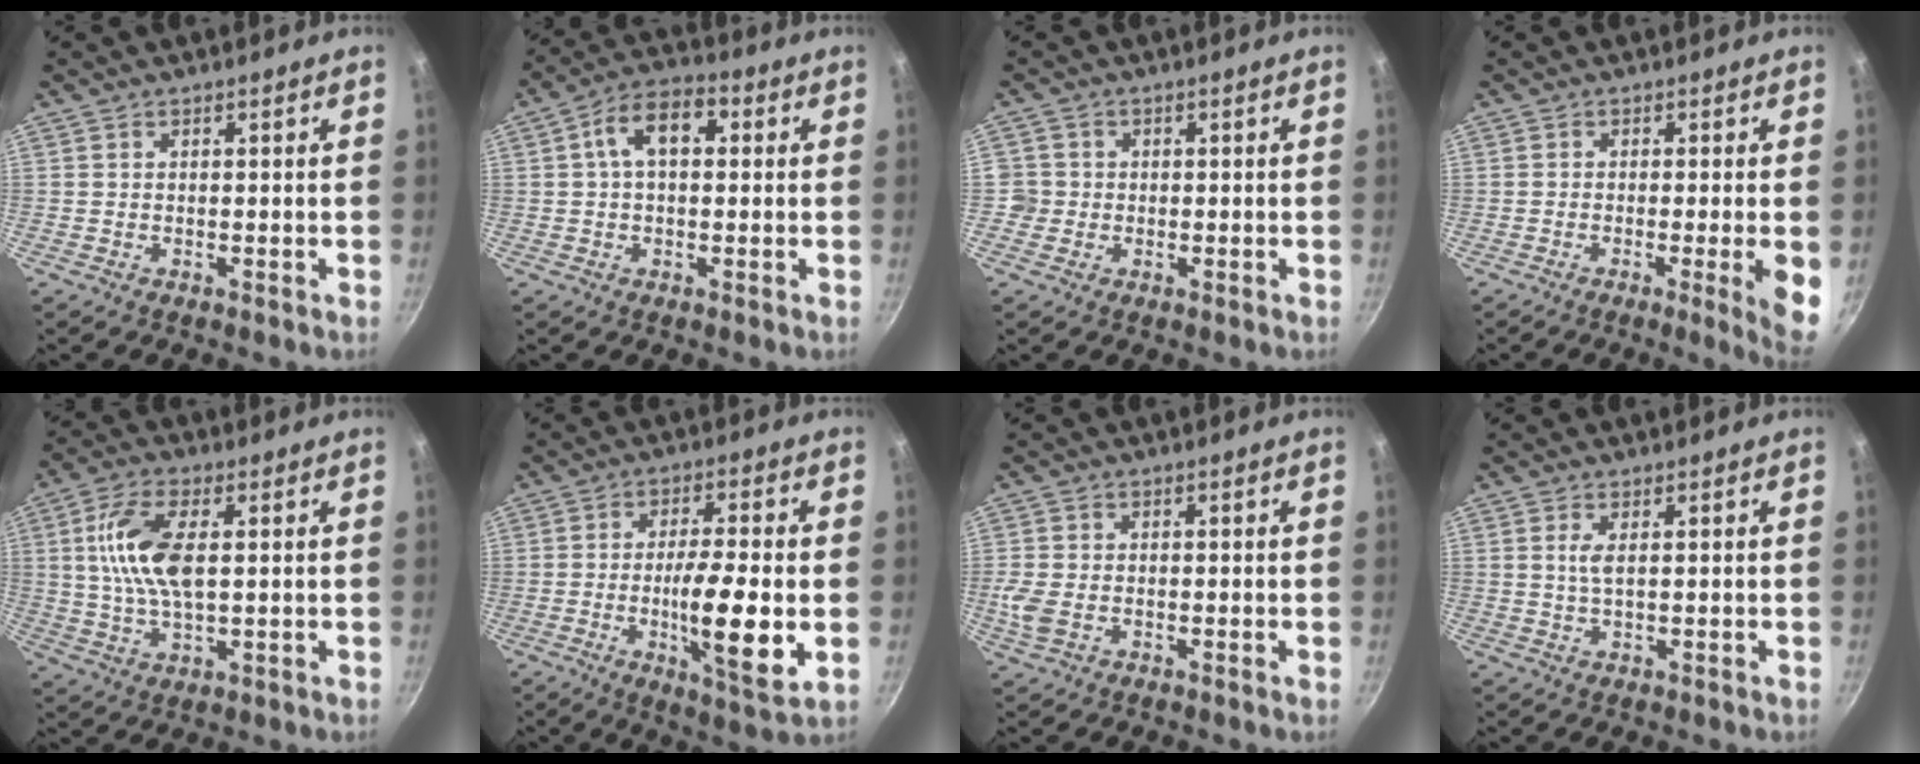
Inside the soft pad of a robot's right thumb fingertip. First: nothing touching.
{"total": 9.4, "force": [1.9, 5.7, 7.2], "torque": [-0.101, 0.025, 0.018]}
{"total": 2.8, "force": [-0.4, 2.7, 0.4], "torque": [0.012, 0.011, -0.008]}
{"total": 6.4, "force": [-1.5, 0.3, 6.2], "torque": [-0.081, -0.003, -0.021]}
{"total": 11.6, "force": [2.0, 5.3, 10.1], "torque": [-0.194, 0.006, 0.036]}
{"total": 13.7, "force": [-2.4, 3.0, 13.1], "torque": [-0.221, 0.000, -0.041]}
{"total": 4.2, "force": [-1.0, 2.8, 3.0], "torque": [-0.070, -0.001, -0.022]}
{"total": 2.1, "force": [0.6, 0.6, 2.0], "torque": [-0.045, -0.002, 0.014]}